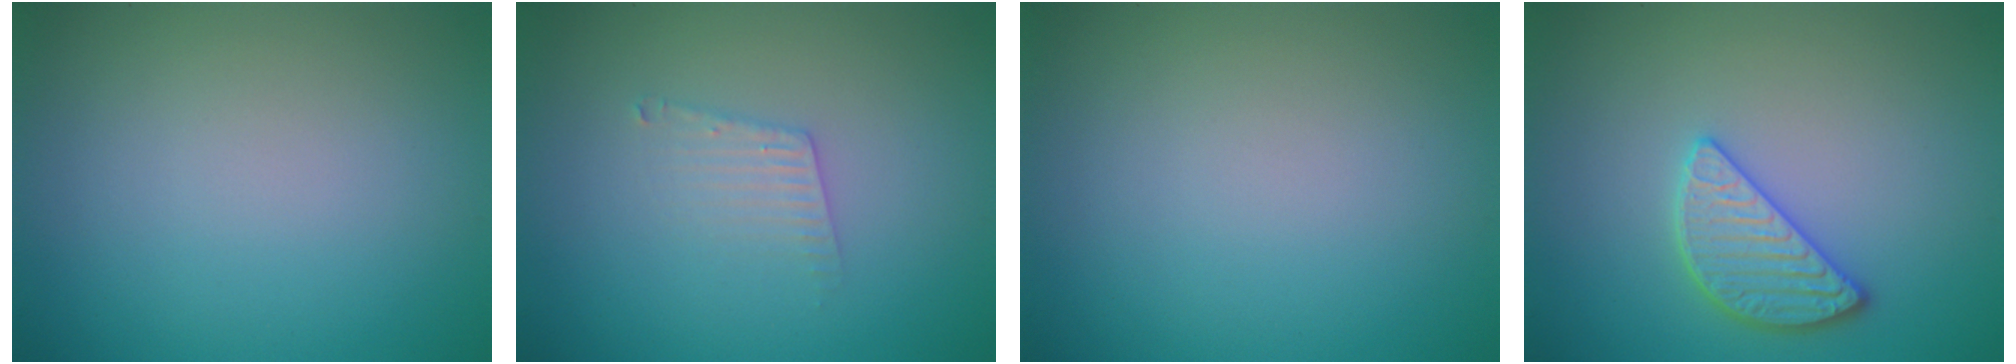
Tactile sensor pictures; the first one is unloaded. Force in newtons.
{"total": 1.7, "press": 1.7, "slide": 0.0}
{"total": 0.0}
{"total": 2.8, "press": 2.8, "slide": 0.6}